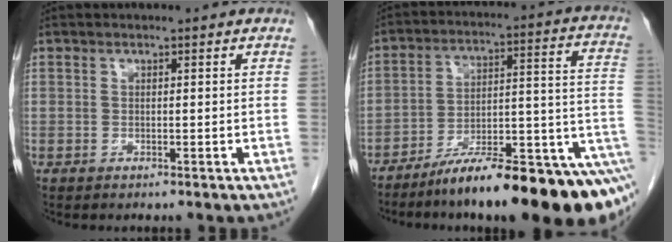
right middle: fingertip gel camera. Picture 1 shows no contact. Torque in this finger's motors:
{"motor_torque": [1.12, -1.02, 0.56, 0.14]}